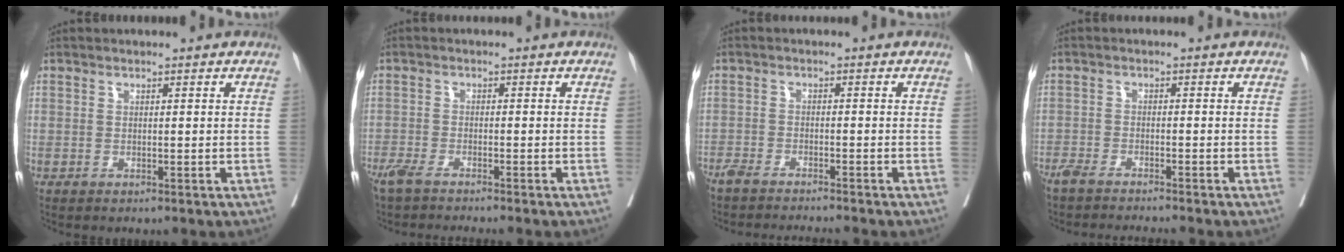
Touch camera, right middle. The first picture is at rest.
{"total": 4.9, "force": [-4.3, 0.1, 2.4], "torque": [-0.035, -0.010, -0.076]}
{"total": 8.1, "force": [-7.5, 0.3, 3.0], "torque": [-0.034, -0.014, -0.118]}
{"total": 7.4, "force": [-6.8, 0.1, 3.0], "torque": [-0.032, -0.015, -0.109]}